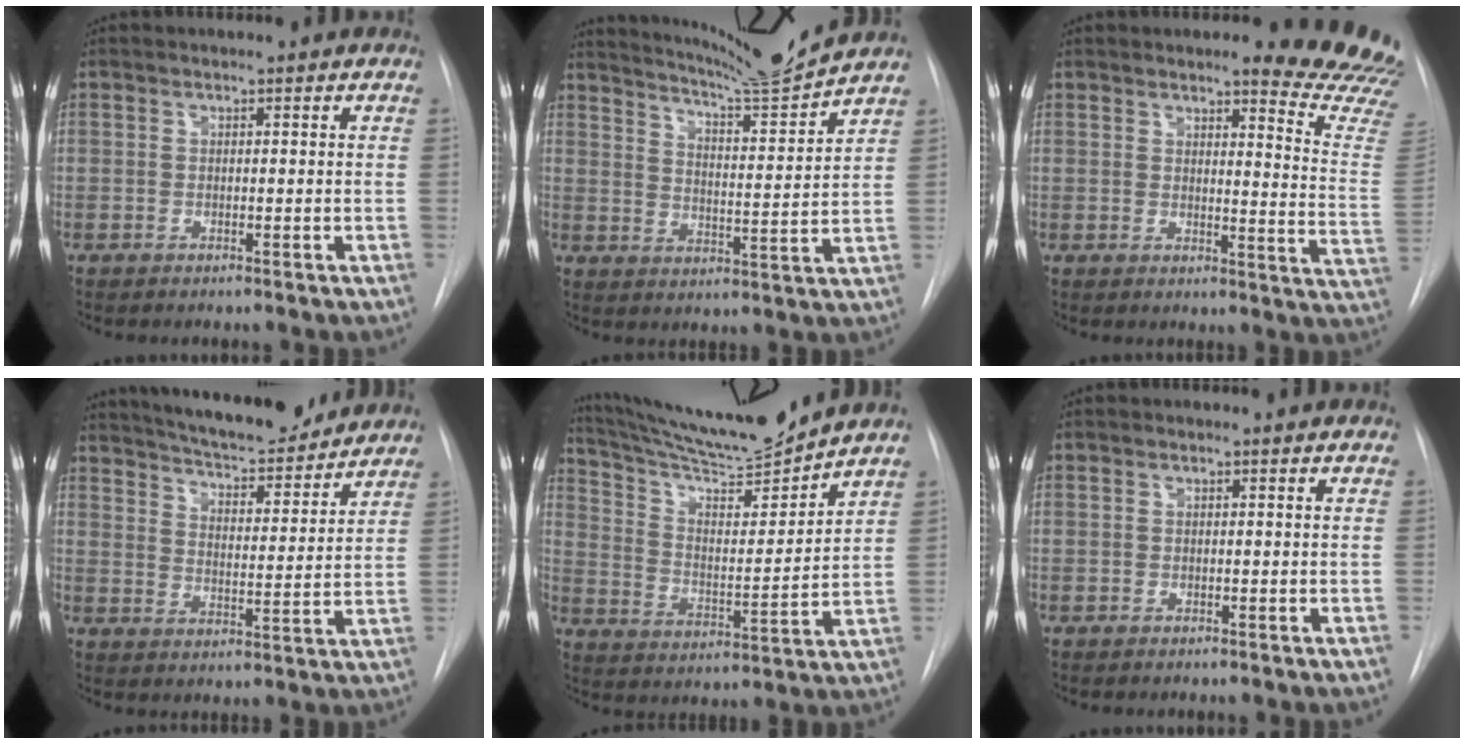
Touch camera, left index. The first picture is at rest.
{"total": 11.6, "force": [11.0, -2.4, 2.8], "torque": [-0.053, -0.044, 0.171]}
{"total": 14.3, "force": [13.4, 0.5, 4.9], "torque": [-0.038, -0.127, 0.122]}
{"total": 17.1, "force": [15.5, 3.2, 6.5], "torque": [-0.102, -0.002, 0.223]}
{"total": 15.0, "force": [14.3, -0.9, 4.4], "torque": [-0.085, -0.019, 0.243]}
{"total": 0.0}